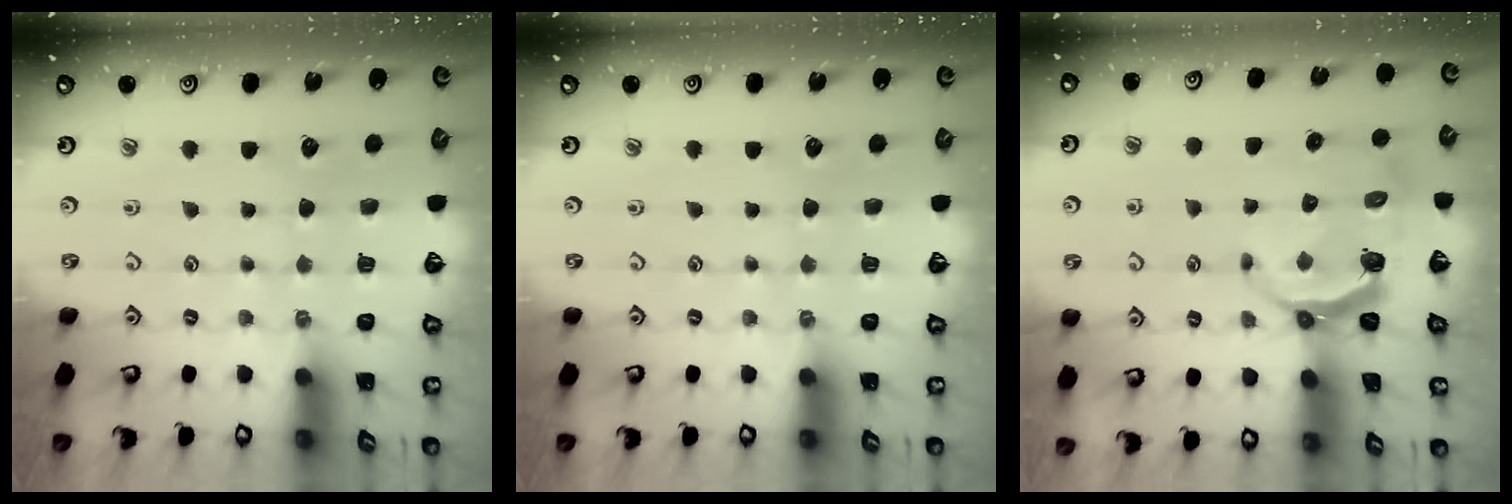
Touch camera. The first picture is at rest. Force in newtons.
{"total": 0.0}
{"total": 5.9, "press": 5.2, "slide": 2.9}